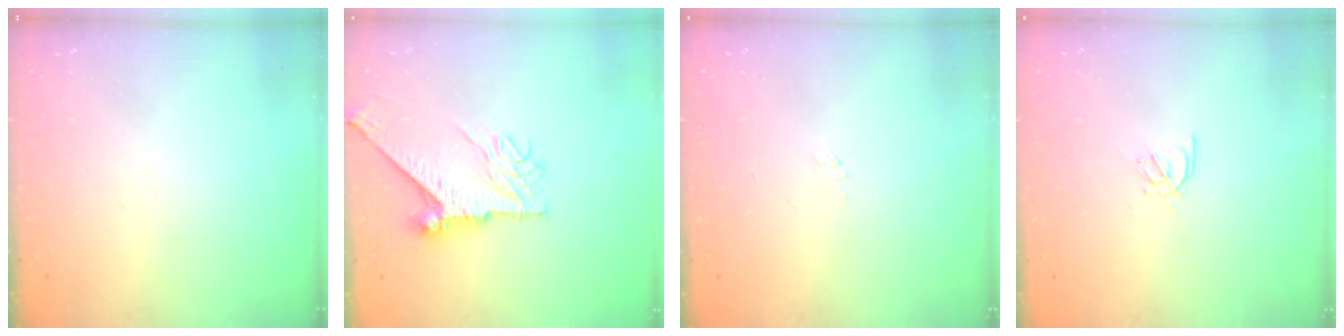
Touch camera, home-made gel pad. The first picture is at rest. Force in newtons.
{"total": 10.8, "press": 10.7, "slide": 1.1}
{"total": 3.0, "press": 3.0, "slide": 0.1}
{"total": 2.4, "press": 2.4, "slide": 0.6}